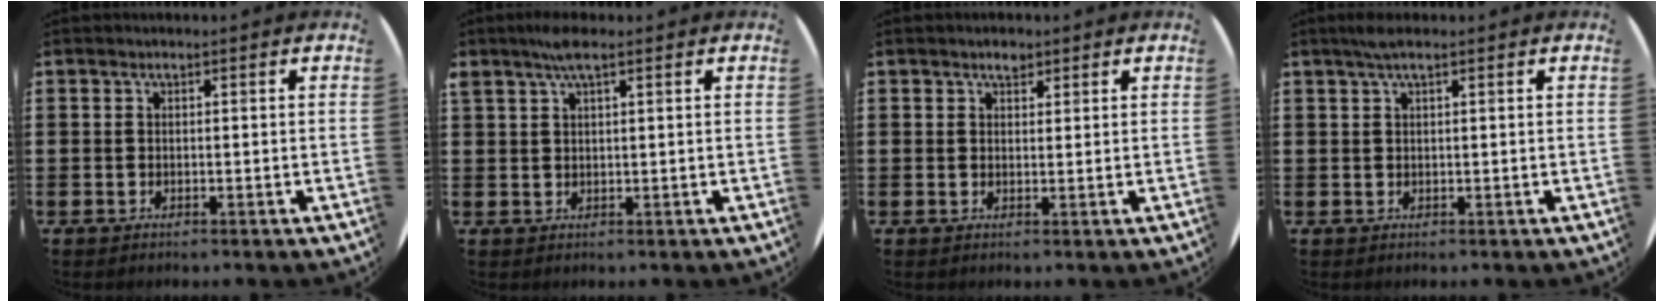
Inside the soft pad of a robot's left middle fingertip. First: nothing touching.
{"total": 3.0, "force": [2.2, 0.6, 2.0], "torque": [-0.044, 0.006, 0.038]}
{"total": 1.5, "force": [1.3, 0.6, 0.4], "torque": [-0.001, -0.001, 0.024]}
{"total": 1.7, "force": [1.1, 0.1, 1.3], "torque": [-0.027, 0.003, 0.020]}